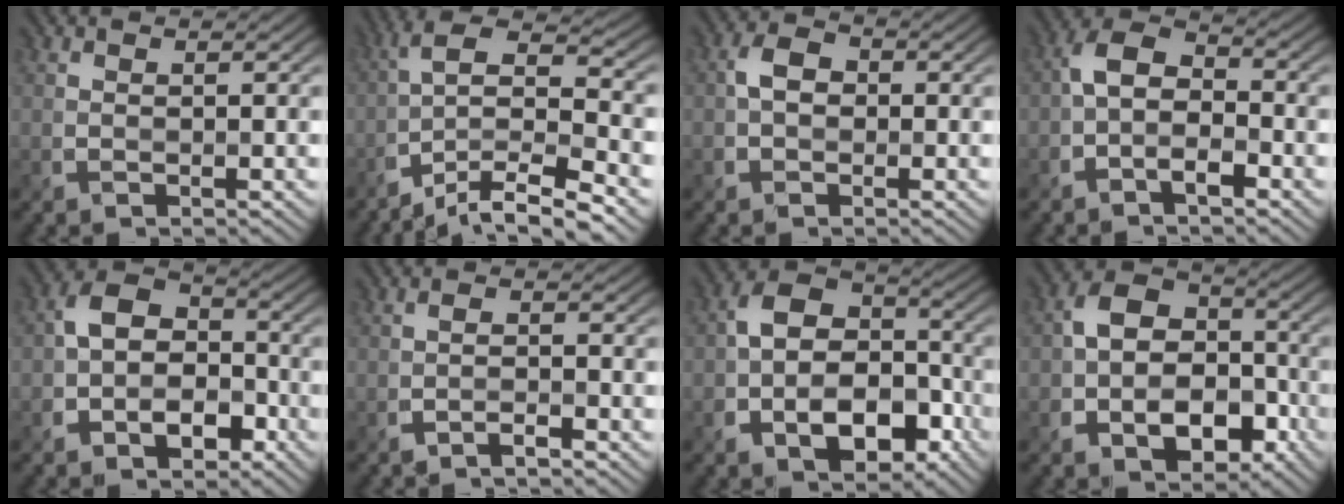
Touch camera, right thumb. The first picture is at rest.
{"total": 11.9, "force": [-6.7, 3.3, 9.3], "torque": [-0.176, -0.002, -0.105]}
{"total": 2.3, "force": [-0.4, 1.8, 1.4], "torque": [-0.029, 0.007, -0.011]}
{"total": 5.0, "force": [-1.9, 2.6, 3.8], "torque": [-0.074, 0.014, -0.043]}
{"total": 7.2, "force": [-2.3, 5.1, 4.5], "torque": [-0.086, 0.003, -0.047]}
{"total": 1.8, "force": [-1.4, 0.3, 1.1], "torque": [-0.017, 0.006, -0.034]}
{"total": 11.0, "force": [-3.8, 7.5, 7.2], "torque": [-0.132, -0.015, -0.060]}
{"total": 10.1, "force": [-3.2, 7.2, 6.3], "torque": [-0.115, -0.017, -0.053]}